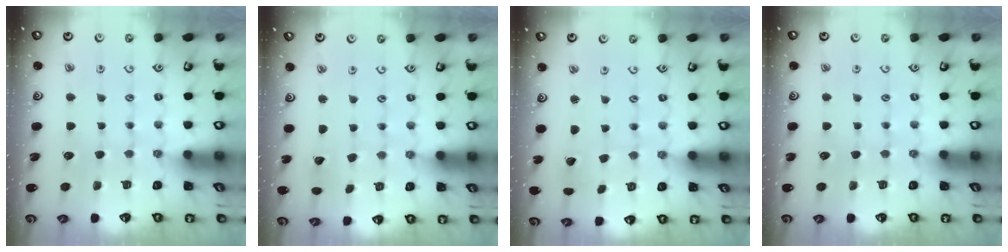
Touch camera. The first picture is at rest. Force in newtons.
{"total": 2.7, "press": 2.7, "slide": 0.2}
{"total": 1.9, "press": 1.9, "slide": 0.1}
{"total": 0.0}